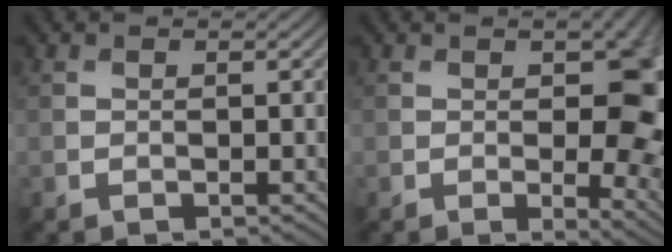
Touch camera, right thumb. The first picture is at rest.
{"total": 10.5, "force": [0.2, 4.8, 9.3], "torque": [-0.111, -0.008, 0.010]}